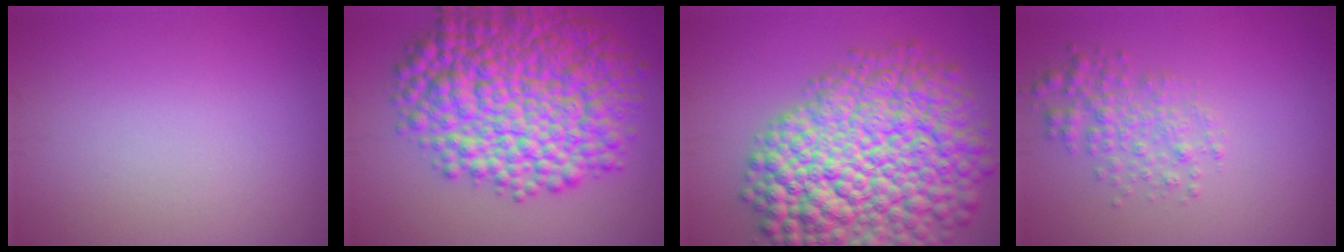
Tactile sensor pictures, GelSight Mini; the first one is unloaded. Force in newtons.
{"total": 12.3, "press": 12.3, "slide": 0.1}
{"total": 15.1, "press": 15.1, "slide": 0.6}
{"total": 2.8, "press": 2.8, "slide": 0.1}